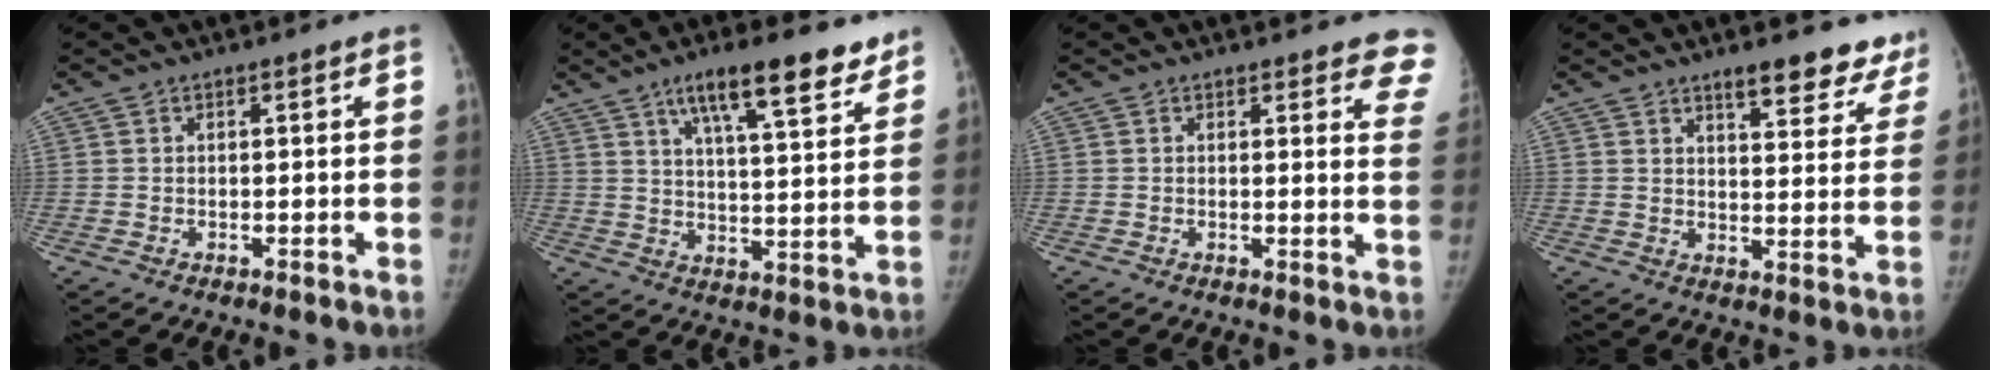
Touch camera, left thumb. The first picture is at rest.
{"total": 14.3, "force": [9.5, 3.8, 10.0], "torque": [-0.123, -0.041, 0.147]}
{"total": 7.4, "force": [6.5, 2.4, 2.5], "torque": [0.017, -0.031, 0.043]}
{"total": 12.0, "force": [9.7, 4.1, 5.7], "torque": [-0.016, -0.056, 0.109]}